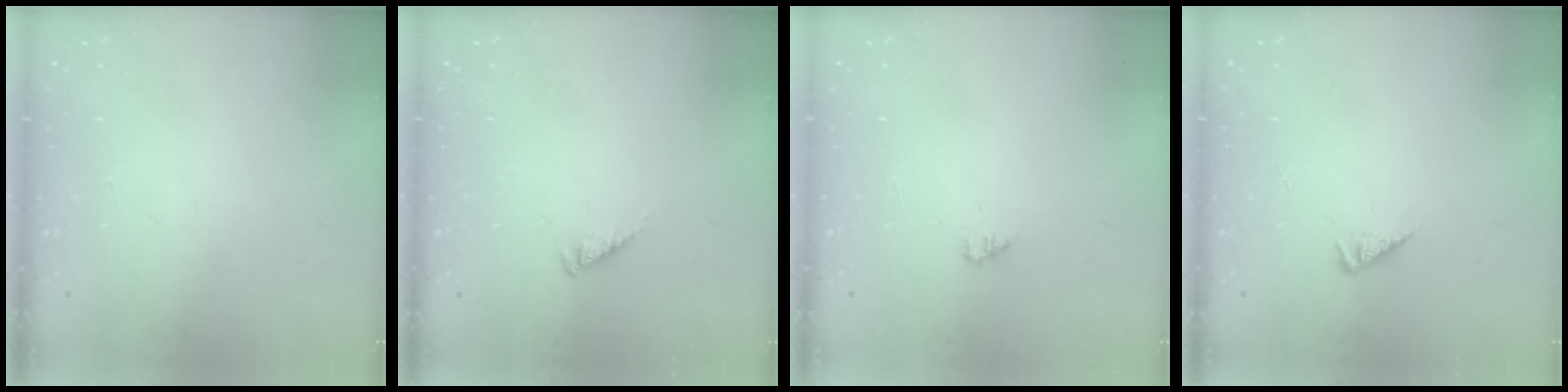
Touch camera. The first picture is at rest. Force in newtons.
{"total": 2.9, "press": 2.9, "slide": 0.5}
{"total": 1.0, "press": 1.0, "slide": 0.2}
{"total": 2.3, "press": 2.3, "slide": 0.2}